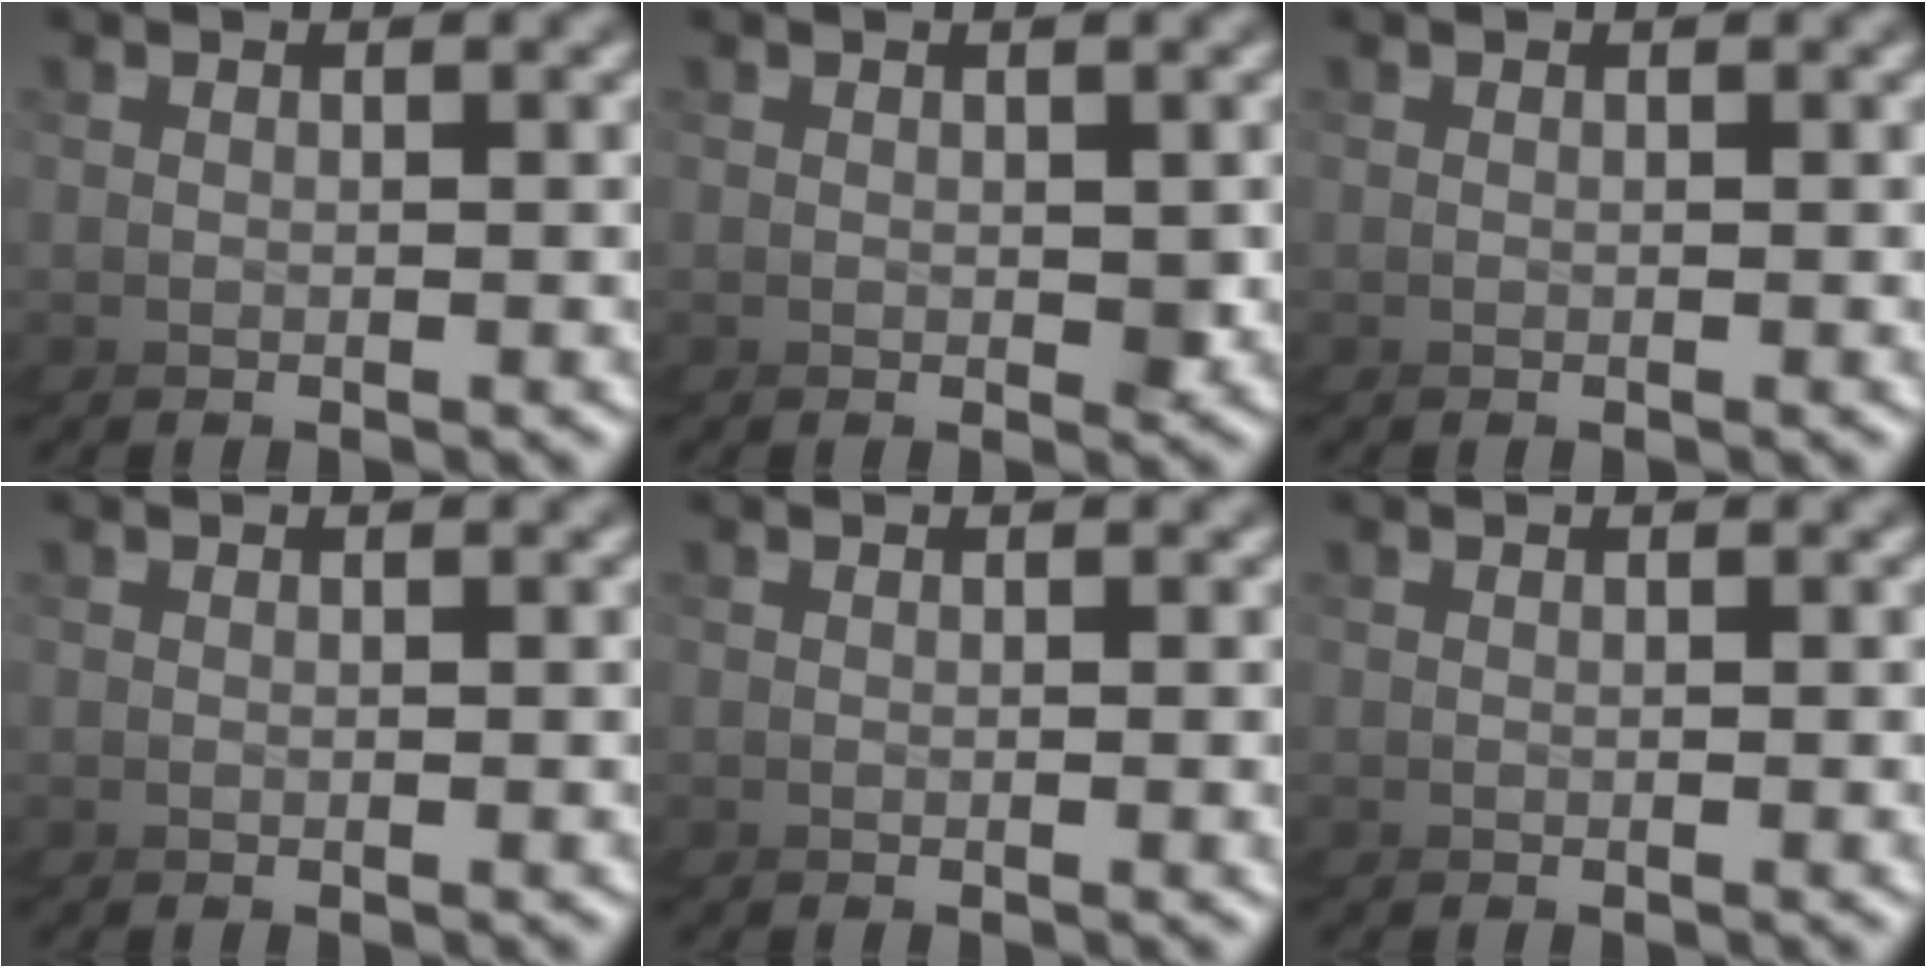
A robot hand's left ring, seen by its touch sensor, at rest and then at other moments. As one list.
[{"total": 0.8, "force": [0.6, 0.0, -0.5], "torque": [0.005, 0.005, 0.006]}, {"total": 0.0}, {"total": 0.0}, {"total": 0.7, "force": [0.2, -0.7, -0.2], "torque": [0.001, 0.006, 0.000]}, {"total": 0.0}]